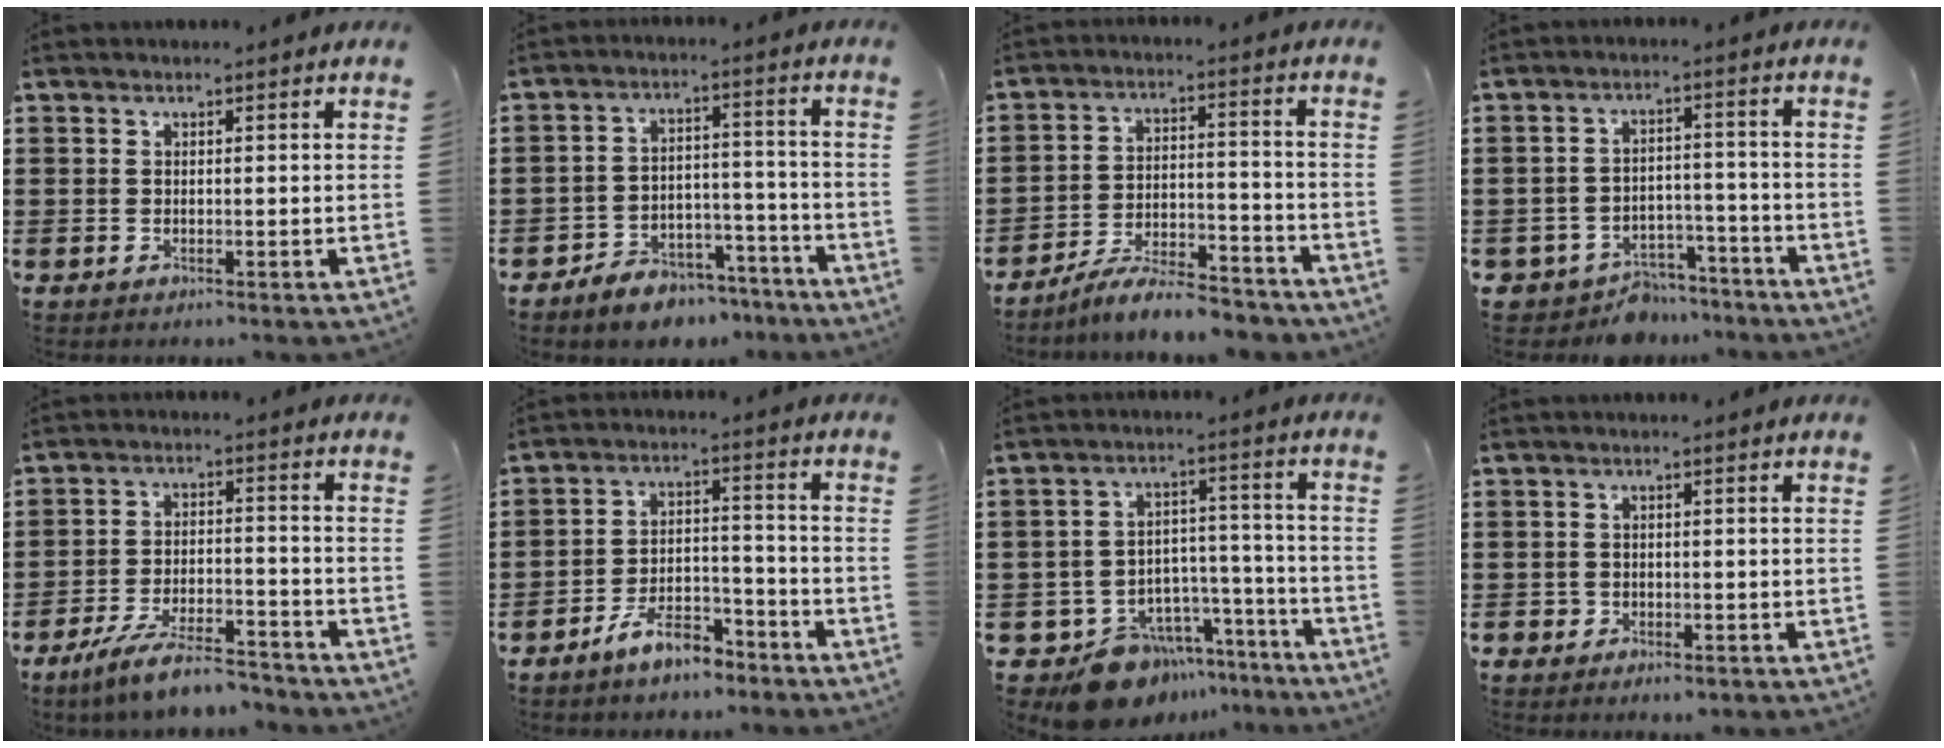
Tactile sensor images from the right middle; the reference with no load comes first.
{"total": 6.1, "force": [-5.7, 2.0, 1.0], "torque": [-0.013, 0.025, -0.111]}
{"total": 7.3, "force": [-6.7, 0.7, 2.7], "torque": [-0.048, 0.008, -0.129]}
{"total": 6.7, "force": [-6.0, 2.6, 1.2], "torque": [-0.025, 0.028, -0.118]}
{"total": 7.8, "force": [-6.8, 0.9, 3.7], "torque": [-0.078, 0.001, -0.131]}
{"total": 7.1, "force": [-5.9, 2.2, 3.3], "torque": [-0.062, 0.012, -0.111]}
{"total": 11.1, "force": [-9.1, 5.9, 2.5], "torque": [-0.042, 0.047, -0.161]}
{"total": 1.3, "force": [-0.6, 1.1, 0.1], "torque": [-0.006, 0.003, -0.016]}